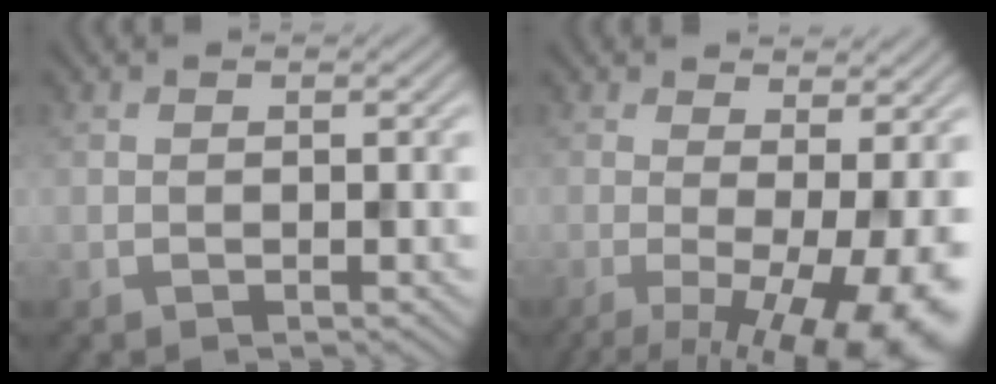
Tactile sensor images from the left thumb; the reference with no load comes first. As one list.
[{"total": 12.1, "force": [-2.7, 3.8, 11.1], "torque": [-0.154, -0.012, -0.028]}]